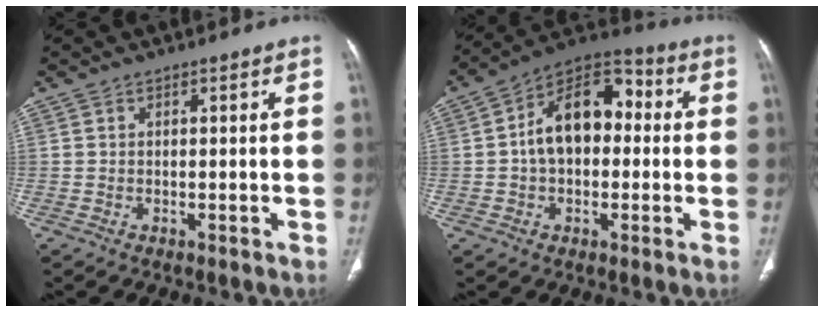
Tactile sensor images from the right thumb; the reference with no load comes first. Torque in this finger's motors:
{"motor_torque": [1.12, 2.69, 1.30, -0.15, 0.16]}